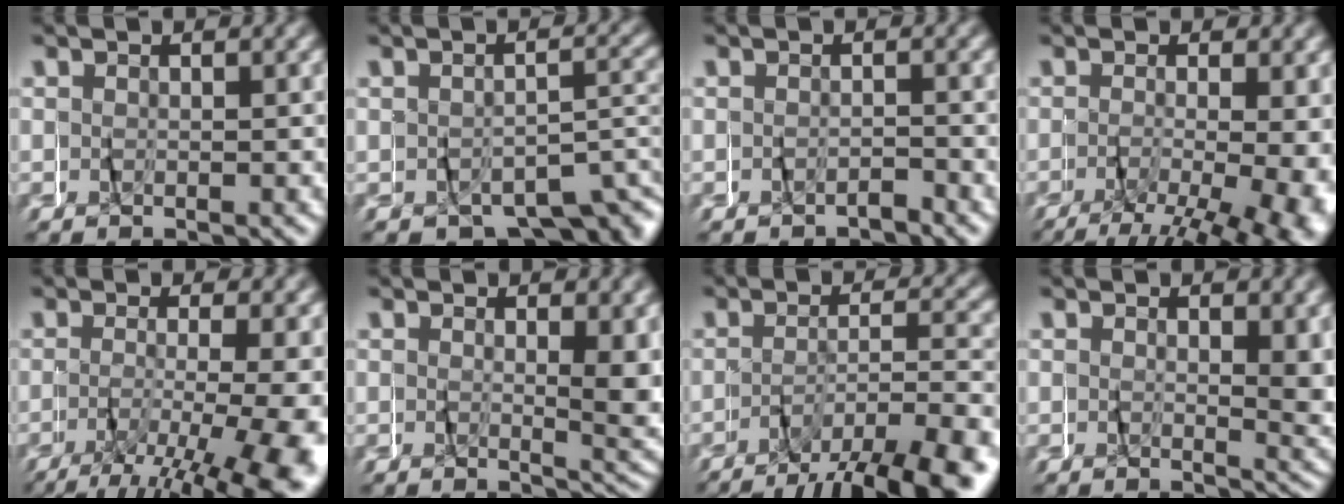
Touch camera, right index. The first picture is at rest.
{"total": 7.7, "force": [-5.1, 3.7, 4.4], "torque": [-0.052, -0.014, -0.077]}
{"total": 1.4, "force": [-1.3, -0.1, -0.5], "torque": [0.006, 0.000, -0.023]}
{"total": 7.0, "force": [-2.1, 2.4, 6.2], "torque": [-0.073, -0.022, -0.024]}
{"total": 6.6, "force": [-2.5, 0.9, 6.0], "torque": [-0.080, -0.016, -0.035]}
{"total": 2.4, "force": [0.6, 0.0, 2.3], "torque": [-0.033, -0.005, 0.011]}
{"total": 8.3, "force": [-6.2, 1.4, 5.4], "torque": [-0.081, -0.015, -0.098]}
{"total": 1.9, "force": [0.8, 0.1, 1.7], "torque": [-0.023, -0.003, 0.013]}